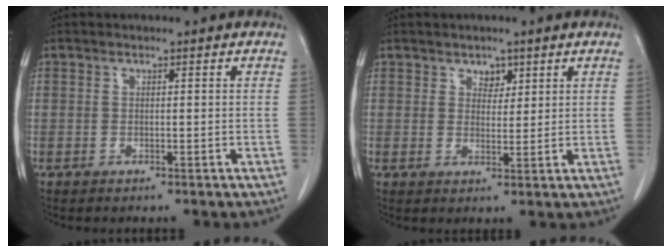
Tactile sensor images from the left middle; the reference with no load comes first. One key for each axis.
{"total": 2.5, "fx": 1.6, "fy": 1.6, "fz": 1.0, "tx": -0.012, "ty": -0.002, "tz": 0.028}